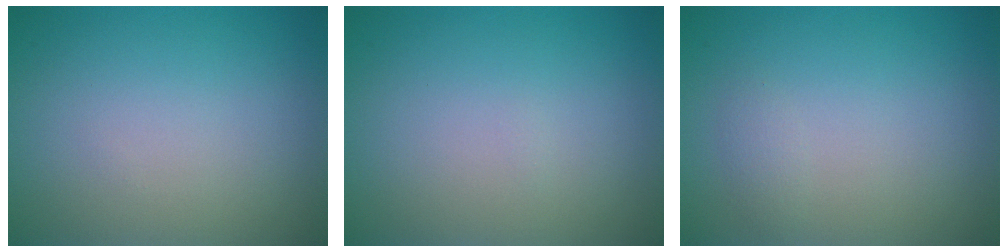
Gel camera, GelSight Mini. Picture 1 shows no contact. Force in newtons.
{"total": 0.0}
{"total": 0.7, "press": 0.7, "slide": 0.1}